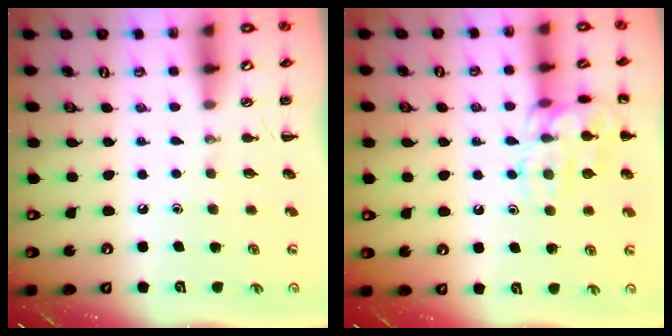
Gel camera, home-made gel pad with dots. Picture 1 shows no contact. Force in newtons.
{"total": 14.7, "press": 14.7, "slide": 0.4}